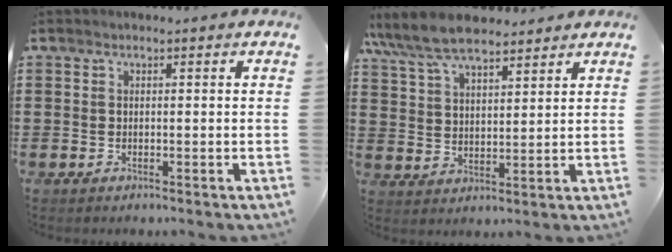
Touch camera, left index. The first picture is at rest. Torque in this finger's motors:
{"motor_torque": [1.56, -0.58, 1.05, 0.21]}